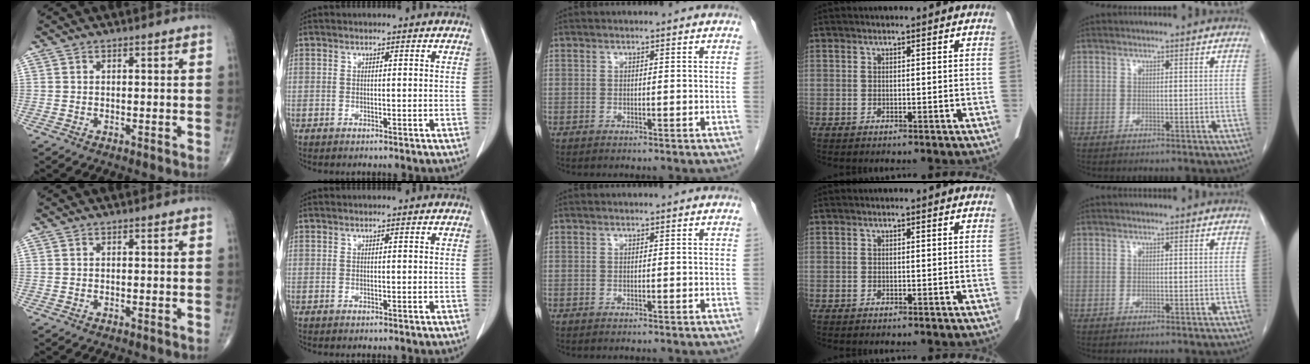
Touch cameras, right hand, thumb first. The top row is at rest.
{}